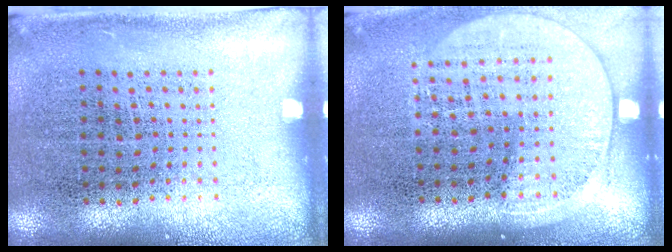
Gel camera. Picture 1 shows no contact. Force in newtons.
{"total": 1.5, "press": 1.4, "slide": 0.6}